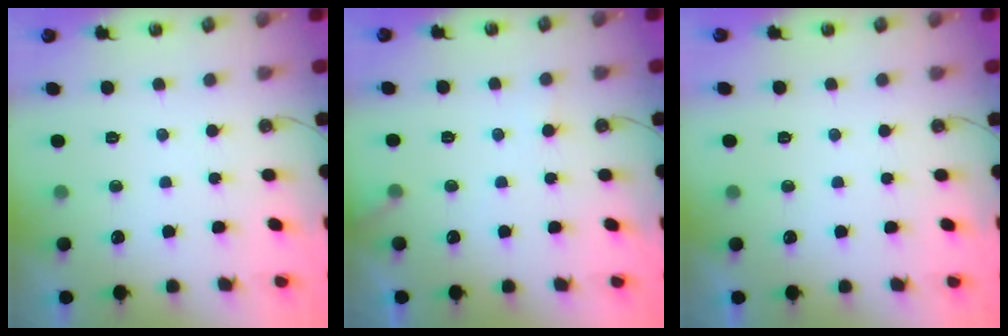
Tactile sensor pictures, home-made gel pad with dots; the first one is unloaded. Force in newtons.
{"total": 7.7, "press": 7.7, "slide": 0.4}
{"total": 0.0}